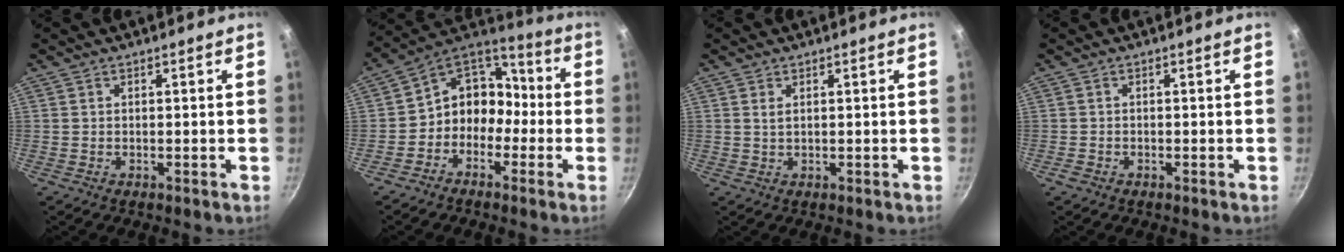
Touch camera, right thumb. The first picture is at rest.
{"total": 10.8, "force": [-3.2, 9.2, 4.8], "torque": [-0.028, 0.066, -0.079]}
{"total": 1.3, "force": [0.5, 0.6, 1.1], "torque": [-0.021, 0.000, 0.009]}
{"total": 1.1, "force": [-0.7, 0.7, 0.5], "torque": [-0.014, 0.004, -0.013]}